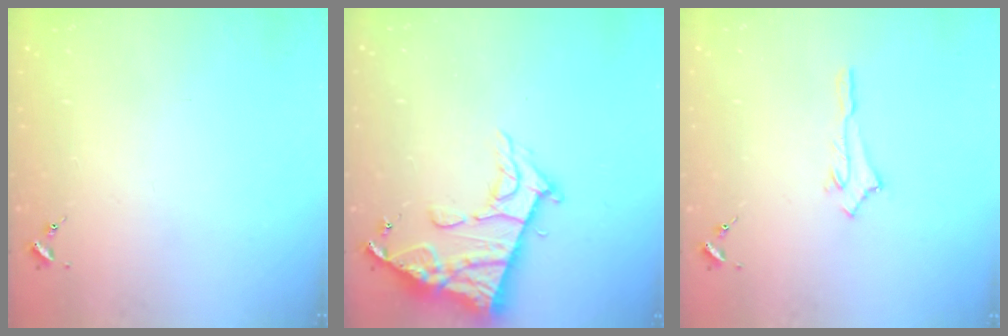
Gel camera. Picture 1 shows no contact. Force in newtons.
{"total": 14.9, "press": 14.8, "slide": 1.4}
{"total": 2.5, "press": 2.5, "slide": 0.2}